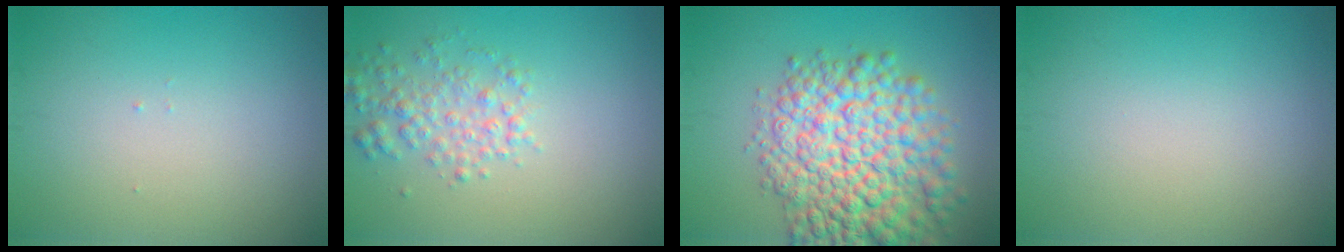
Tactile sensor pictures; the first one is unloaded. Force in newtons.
{"total": 2.7, "press": 2.7, "slide": 0.1}
{"total": 10.6, "press": 10.6, "slide": 0.3}
{"total": 0.0}